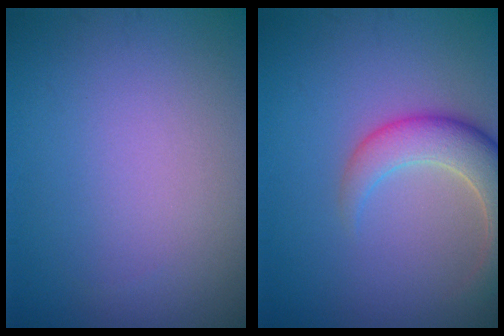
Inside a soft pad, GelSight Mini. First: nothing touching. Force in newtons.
{"total": 5.4, "press": 5.3, "slide": 0.4}